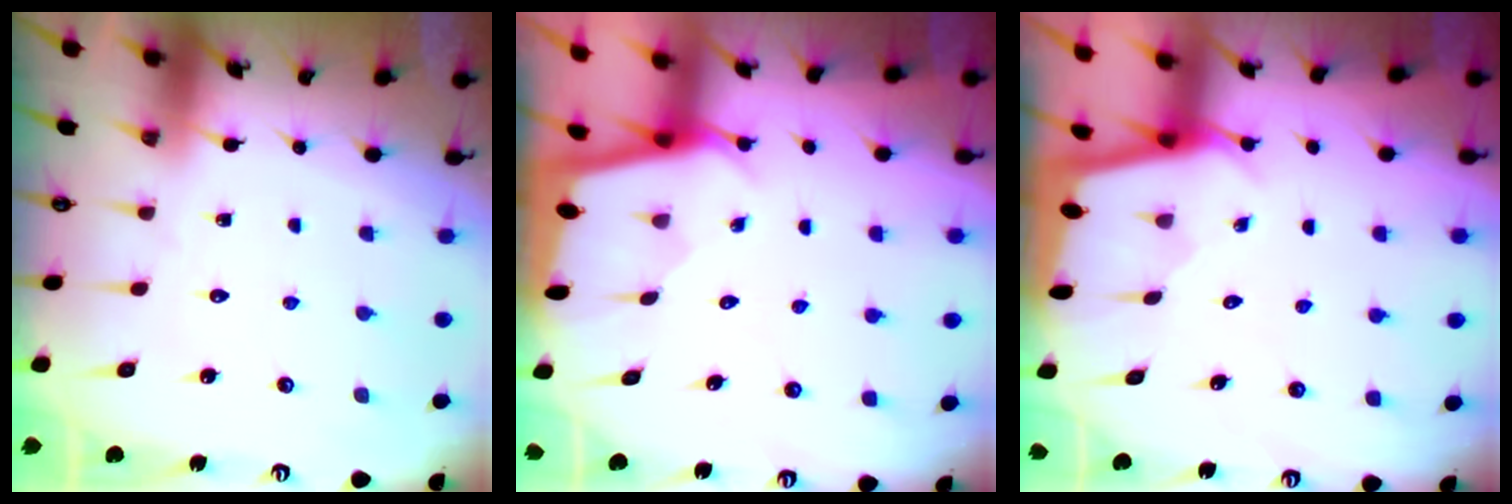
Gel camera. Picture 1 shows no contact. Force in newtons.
{"total": 1.7, "press": 1.7, "slide": 0.2}
{"total": 1.7, "press": 1.7, "slide": 0.2}